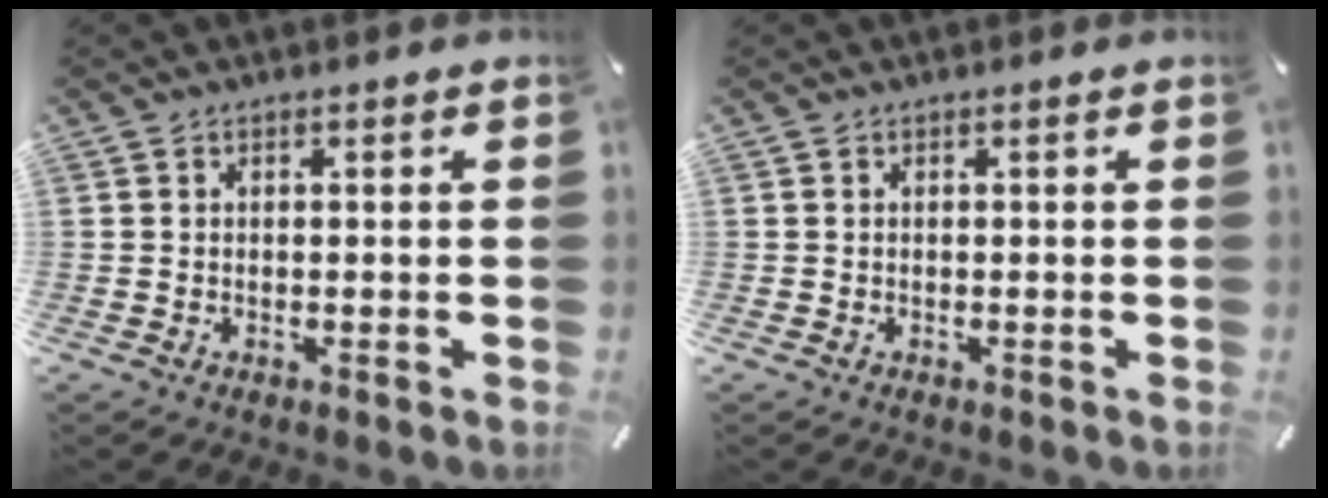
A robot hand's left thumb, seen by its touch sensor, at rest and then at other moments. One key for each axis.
{"total": 0.0}